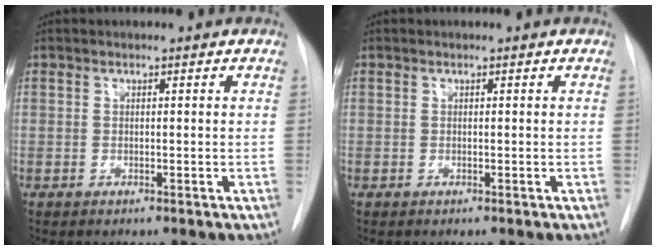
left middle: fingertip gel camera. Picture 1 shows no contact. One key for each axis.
{"total": 0.0}